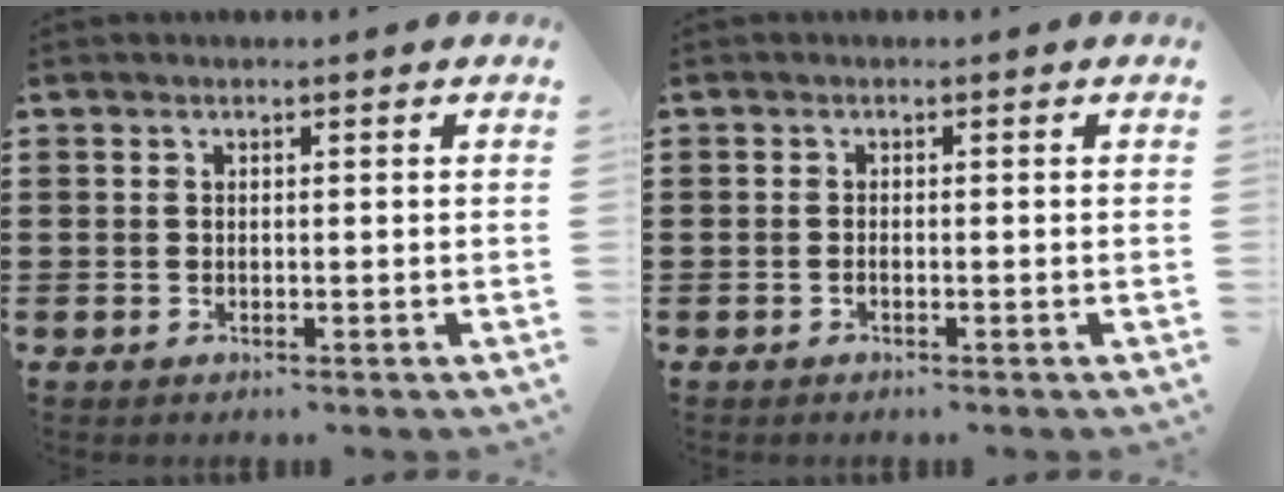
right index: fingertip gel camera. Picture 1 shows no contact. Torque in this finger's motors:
{"motor_torque": [2.14, 0.00, -0.03, -0.01]}